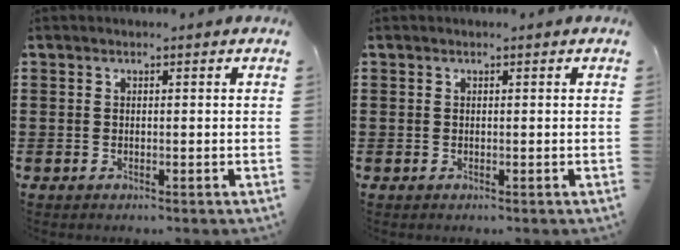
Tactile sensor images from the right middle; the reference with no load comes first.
{"total": 0.0}